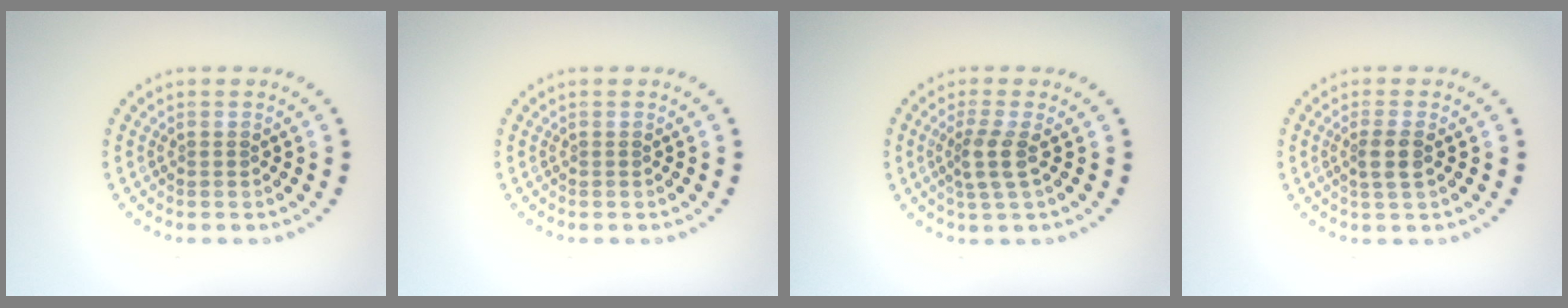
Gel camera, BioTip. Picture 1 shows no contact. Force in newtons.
{"total": 0.0}
{"total": 2.5, "press": 2.0, "slide": 1.5}
{"total": 2.0, "press": 1.7, "slide": 0.9}